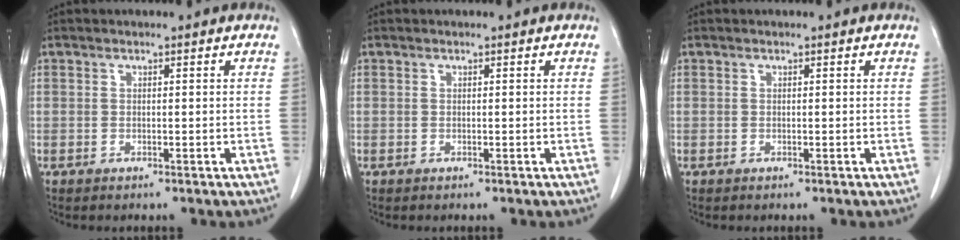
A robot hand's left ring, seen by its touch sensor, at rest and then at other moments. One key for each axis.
{"total": 0.0}
{"total": 0.0}